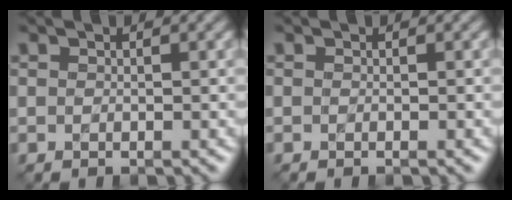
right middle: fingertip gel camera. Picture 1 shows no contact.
{"total": 0.0}